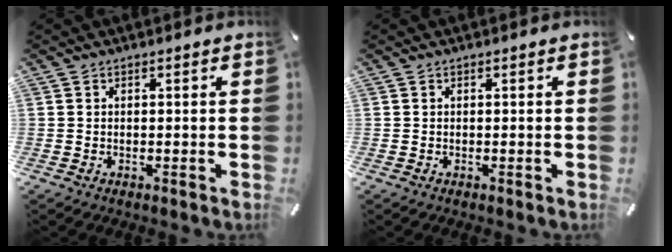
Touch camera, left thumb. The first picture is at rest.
{"total": 0.0}